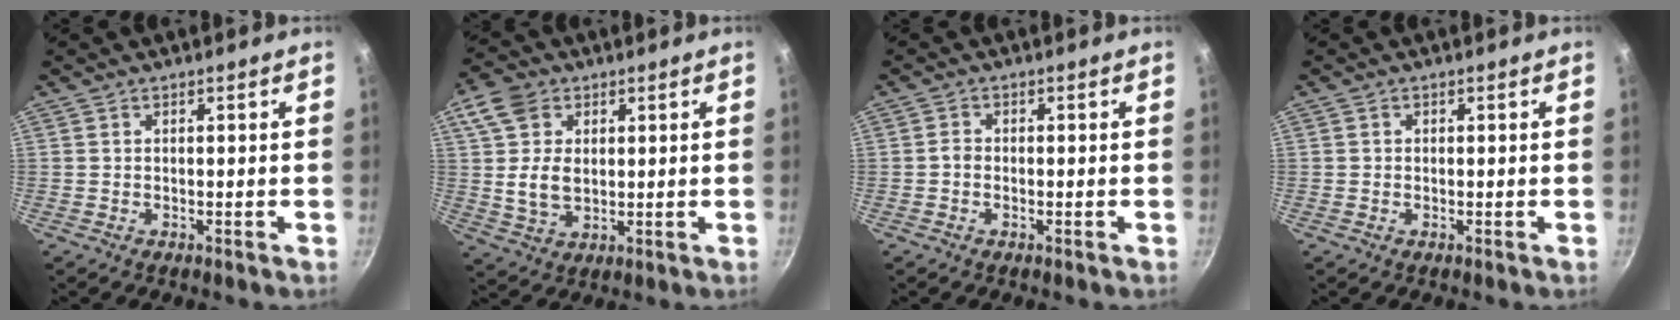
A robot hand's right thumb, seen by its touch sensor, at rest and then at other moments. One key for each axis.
{"total": 9.4, "fx": 1.9, "fy": 6.8, "fz": 6.2, "tx": -0.093, "ty": -0.007, "tz": 0.033}
{"total": 1.4, "fx": -0.5, "fy": 1.0, "fz": 0.9, "tx": -0.024, "ty": 0.008, "tz": -0.013}
{"total": 0.5, "fx": 0.0, "fy": 0.5, "fz": 0.1, "tx": 0.002, "ty": 0.002, "tz": -0.001}